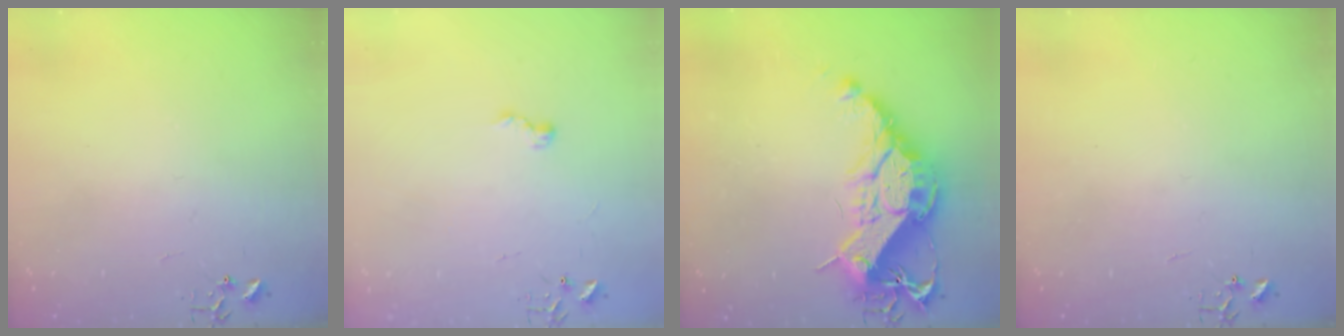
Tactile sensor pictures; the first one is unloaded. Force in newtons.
{"total": 6.1, "press": 6.0, "slide": 0.7}
{"total": 21.9, "press": 21.8, "slide": 2.0}
{"total": 0.0}